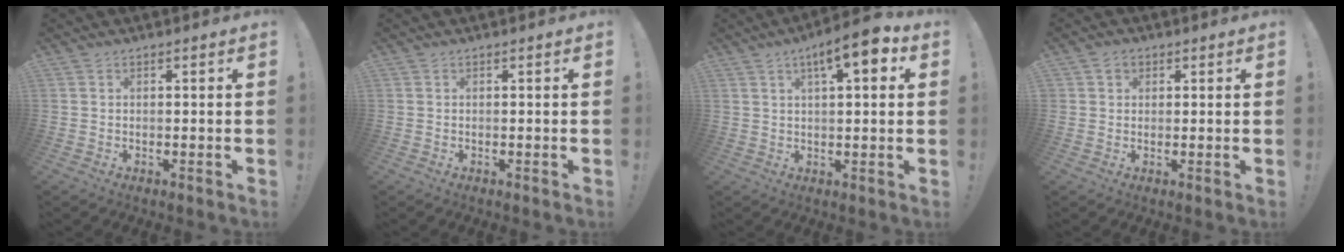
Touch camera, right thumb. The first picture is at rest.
{"total": 0.0}
{"total": 9.1, "force": [4.1, 2.3, 7.9], "torque": [-0.111, -0.020, 0.060]}
{"total": 2.4, "force": [1.2, 2.0, 0.6], "torque": [-0.005, -0.002, 0.020]}